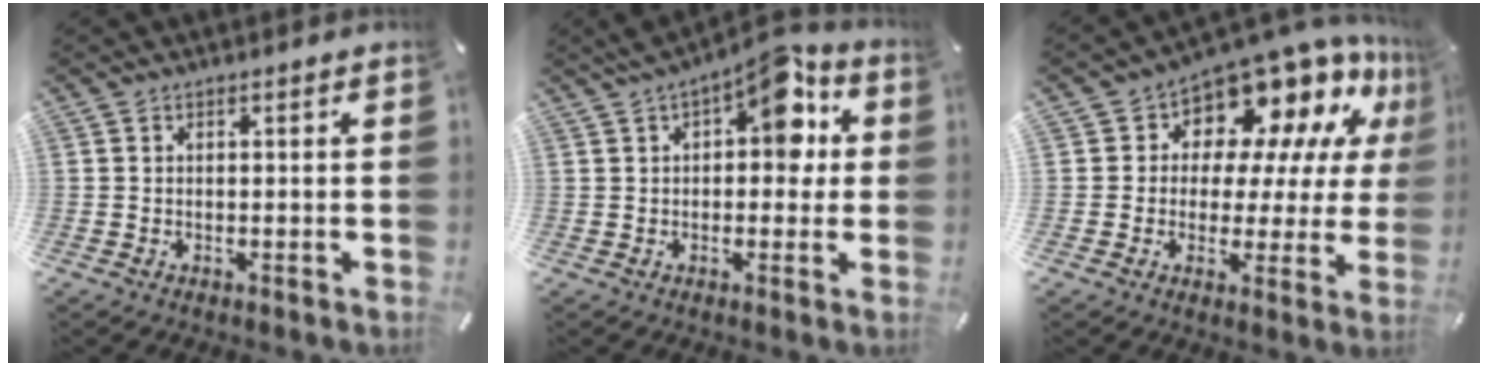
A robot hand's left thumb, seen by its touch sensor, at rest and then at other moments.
{"total": 11.1, "force": [4.8, 5.5, 8.4], "torque": [-0.101, -0.022, 0.076]}
{"total": 12.9, "force": [9.9, 6.8, 4.6], "torque": [-0.082, -0.091, 0.173]}